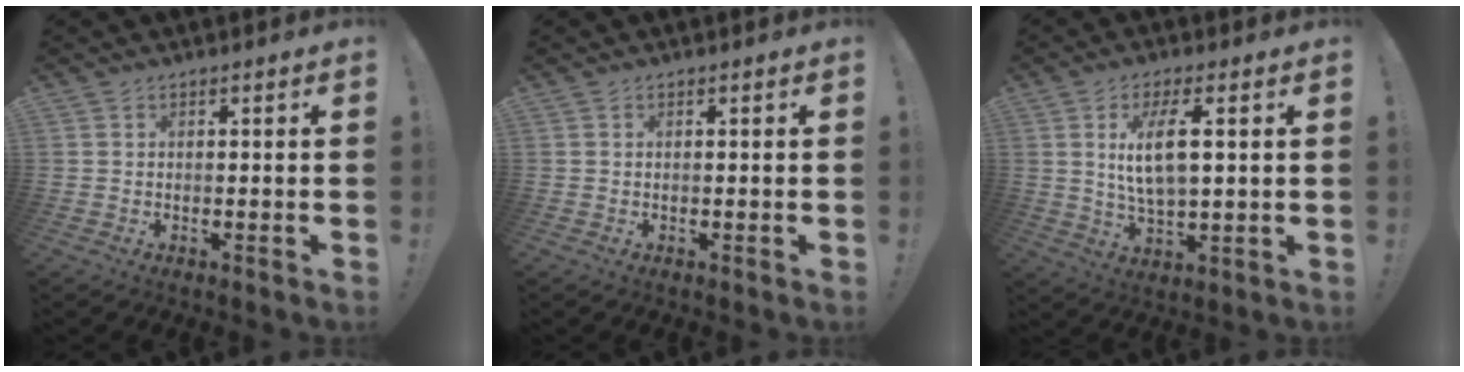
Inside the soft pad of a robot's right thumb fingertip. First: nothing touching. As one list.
[{"total": 0.0}, {"total": 10.0, "force": [2.5, 3.3, 9.1], "torque": [-0.161, -0.010, 0.038]}]